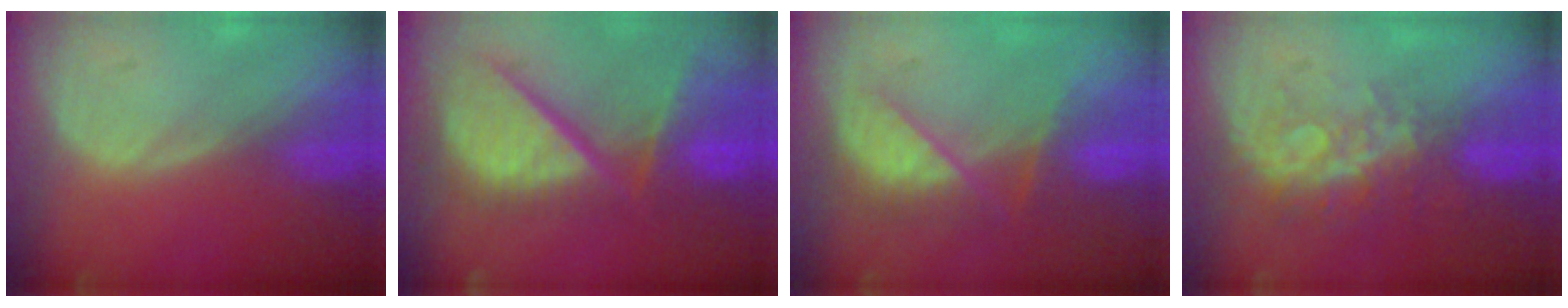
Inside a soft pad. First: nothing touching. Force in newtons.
{"total": 12.9, "press": 10.7, "slide": 7.2}
{"total": 7.0, "press": 6.9, "slide": 1.1}
{"total": 8.4, "press": 6.9, "slide": 4.8}